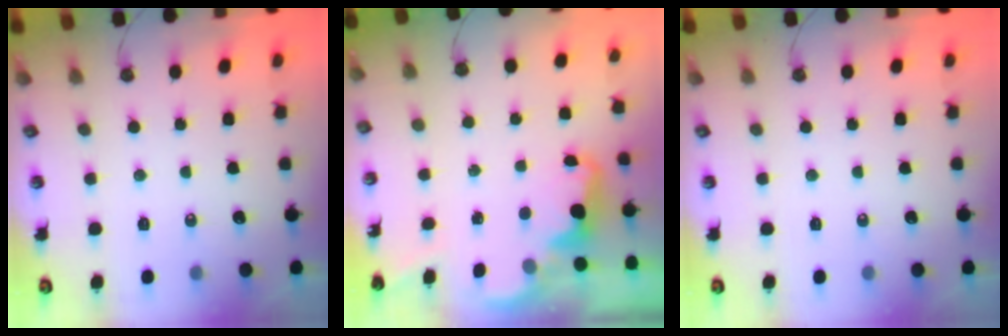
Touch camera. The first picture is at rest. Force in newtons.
{"total": 2.3, "press": 2.2, "slide": 0.7}
{"total": 0.0}